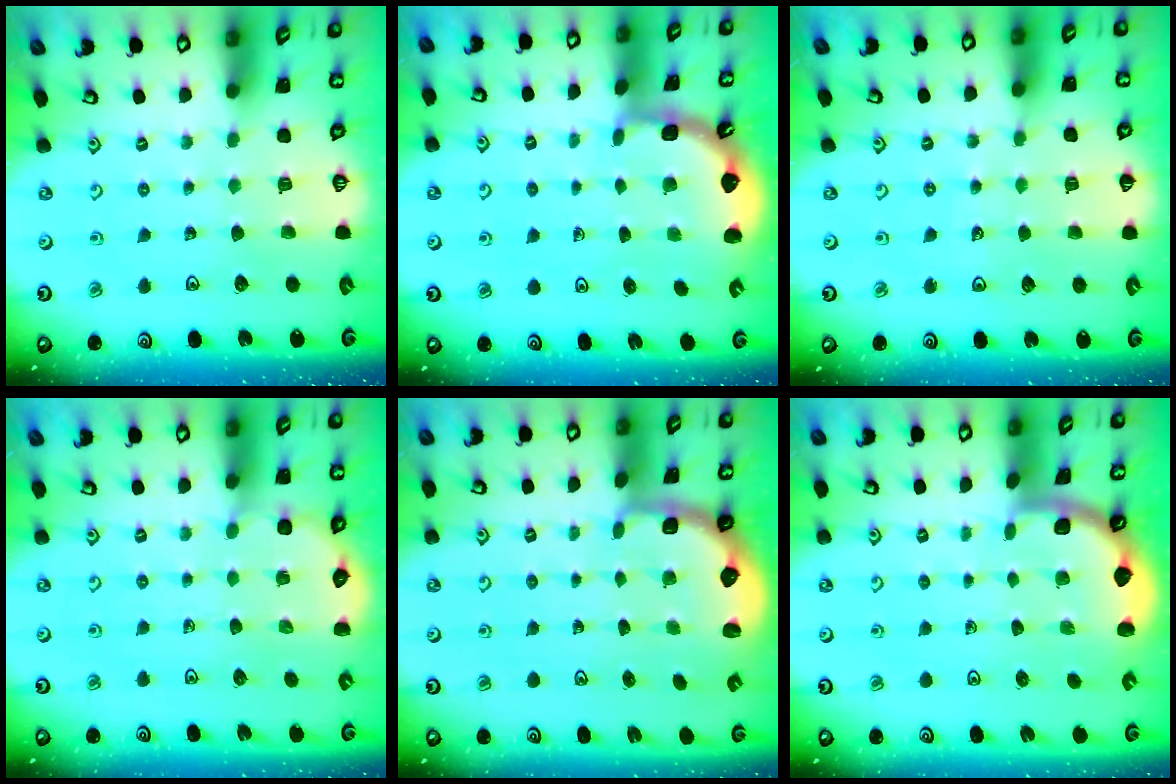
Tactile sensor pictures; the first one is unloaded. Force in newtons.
{"total": 1.9, "press": 1.9, "slide": 0.2}
{"total": 3.3, "press": 2.6, "slide": 2.0}
{"total": 4.1, "press": 4.1, "slide": 0.6}
{"total": 2.3, "press": 1.7, "slide": 1.5}
{"total": 1.7, "press": 1.7, "slide": 0.0}